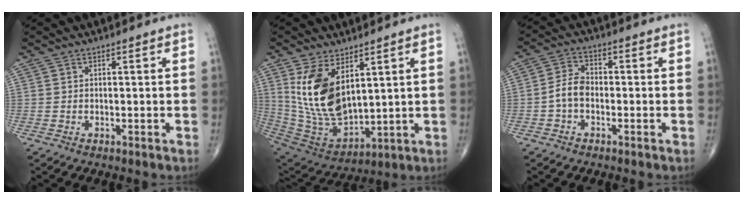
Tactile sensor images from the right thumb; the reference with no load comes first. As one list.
[{"total": 16.4, "force": [5.7, 8.7, 12.6], "torque": [-0.225, -0.029, 0.134]}, {"total": 4.7, "force": [-1.4, 3.0, 3.3], "torque": [-0.057, 0.018, -0.034]}]